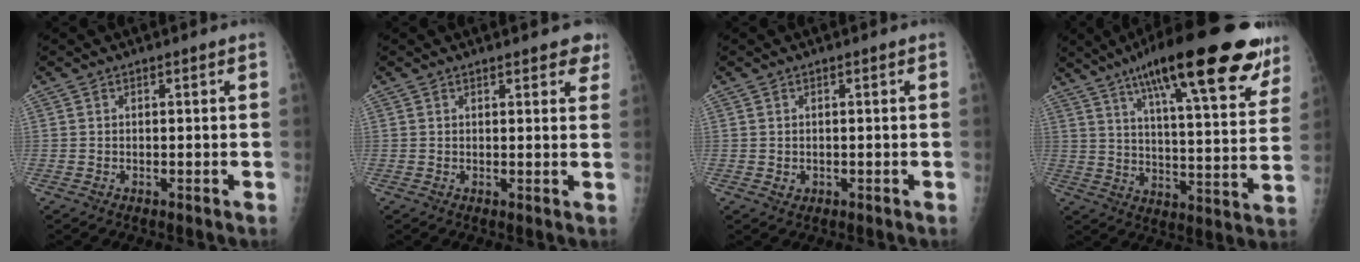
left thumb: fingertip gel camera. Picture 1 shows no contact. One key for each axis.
{"total": 4.1, "fx": 3.2, "fy": 1.7, "fz": 1.9, "tx": 0.007, "ty": -0.010, "tz": 0.031}
{"total": 1.1, "fx": -0.1, "fy": 1.0, "fz": 0.4, "tx": -0.005, "ty": 0.000, "tz": 0.002}
{"total": 27.7, "fx": 17.0, "fy": 6.9, "fz": 20.8, "tx": -0.278, "ty": -0.032, "tz": 0.245}